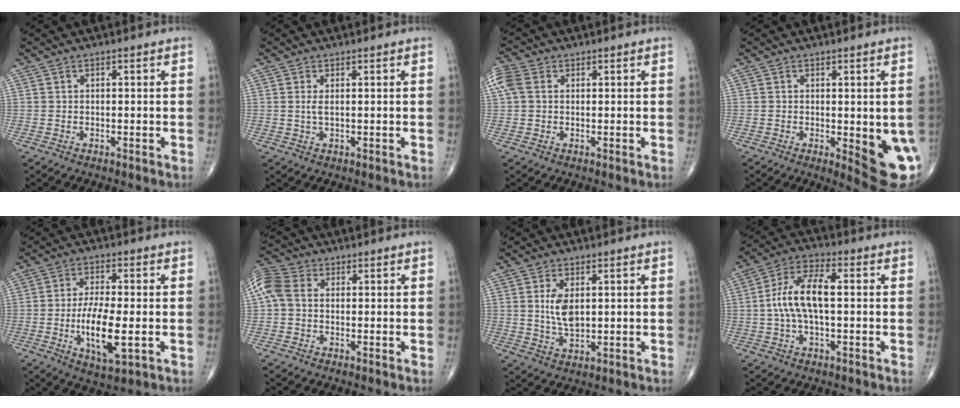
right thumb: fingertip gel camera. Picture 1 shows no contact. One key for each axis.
{"total": 1.5, "fx": 0.3, "fy": 0.4, "fz": 1.4, "tx": -0.035, "ty": -0.002, "tz": 0.008}
{"total": 4.8, "fx": 1.1, "fy": 3.5, "fz": 3.0, "tx": -0.086, "ty": 0.018, "tz": 0.019}
{"total": 10.2, "fx": -2.1, "fy": 3.2, "fz": 9.4, "tx": -0.097, "ty": -0.017, "tz": -0.018}
{"total": 10.7, "fx": -2.1, "fy": 3.6, "fz": 9.9, "tx": -0.181, "ty": -0.007, "tz": -0.034}
{"total": 6.9, "fx": 0.6, "fy": 5.0, "fz": 4.6, "tx": -0.112, "ty": 0.024, "tz": 0.004}
{"total": 5.7, "fx": 1.0, "fy": 3.0, "fz": 4.8, "tx": -0.088, "ty": -0.011, "tz": 0.024}
{"total": 10.5, "fx": 0.2, "fy": 4.4, "fz": 9.5, "tx": -0.196, "ty": 0.028, "tz": -0.001}